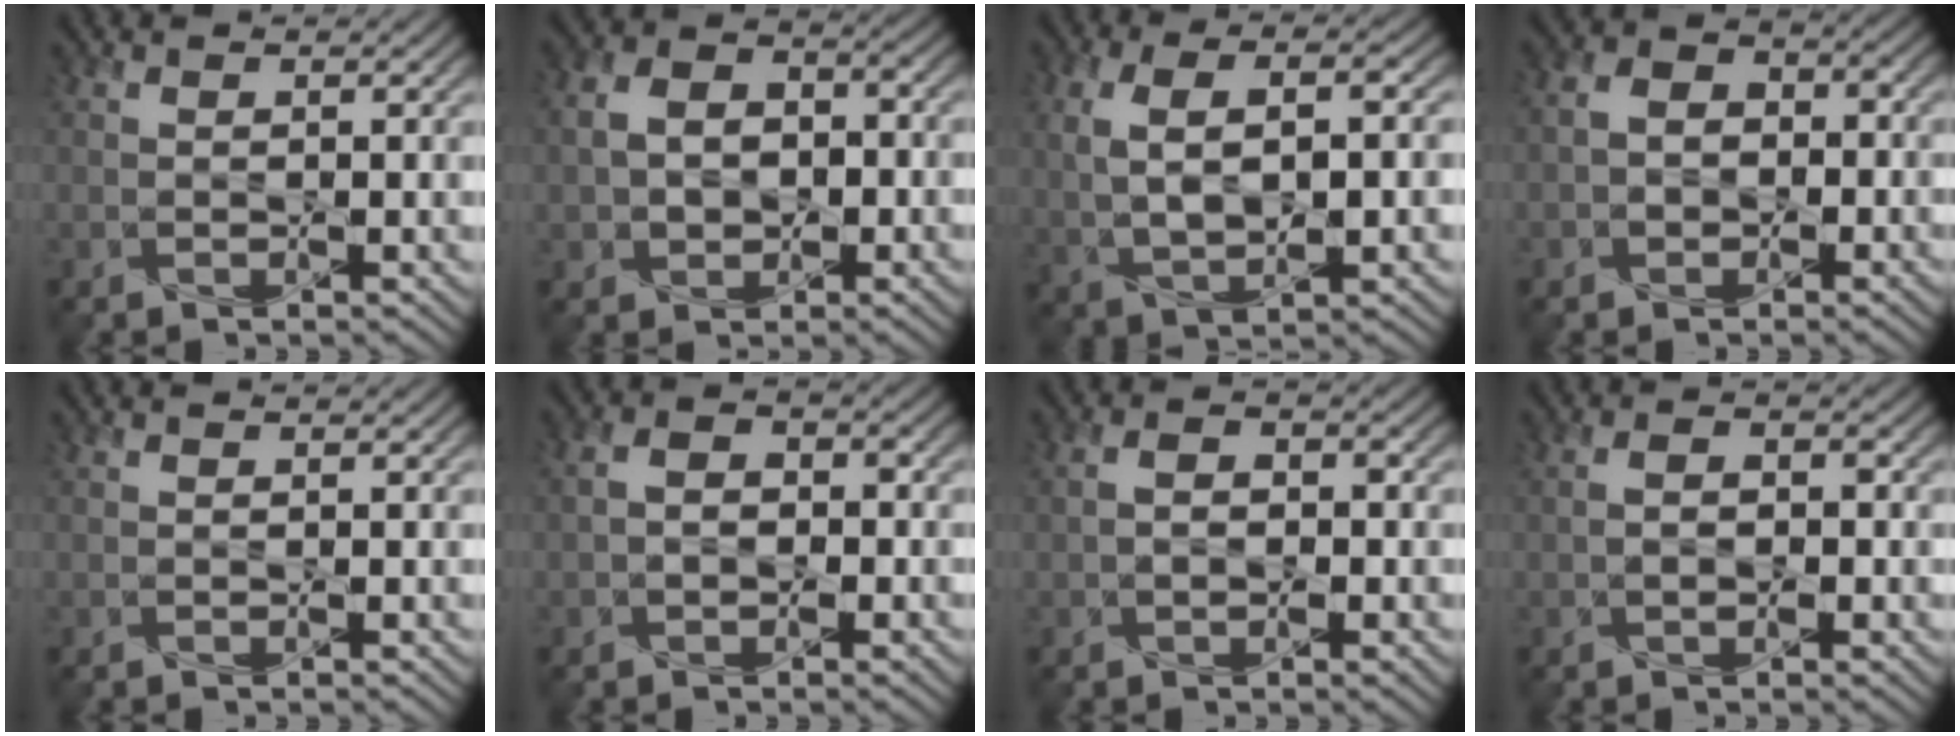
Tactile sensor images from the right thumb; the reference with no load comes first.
{"total": 7.3, "force": [-1.0, 5.7, 4.5], "torque": [-0.095, -0.006, -0.021]}
{"total": 8.9, "force": [0.5, 4.5, 7.7], "torque": [-0.167, 0.006, 0.017]}
{"total": 4.5, "force": [-1.2, 3.6, 2.5], "torque": [-0.043, -0.001, -0.028]}
{"total": 0.0}
{"total": 3.8, "force": [-0.5, 2.8, 2.4], "torque": [-0.036, 0.005, -0.023]}
{"total": 3.9, "force": [-0.1, 2.7, 2.8], "torque": [-0.025, -0.001, -0.017]}
{"total": 3.1, "force": [-0.3, 2.0, 2.4], "torque": [-0.017, -0.006, -0.009]}